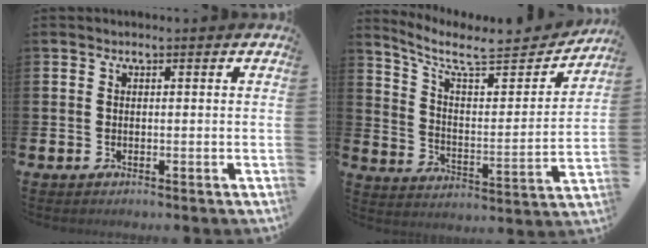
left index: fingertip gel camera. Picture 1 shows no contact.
{"total": 7.7, "force": [6.7, 2.1, 3.2], "torque": [-0.095, -0.056, 0.110]}